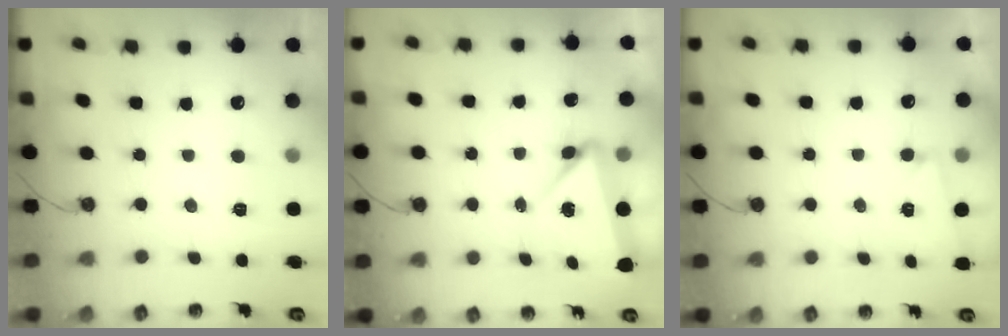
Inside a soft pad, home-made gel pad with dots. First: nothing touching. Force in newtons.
{"total": 6.7, "press": 6.6, "slide": 0.9}
{"total": 4.8, "press": 0.8, "slide": 4.7}